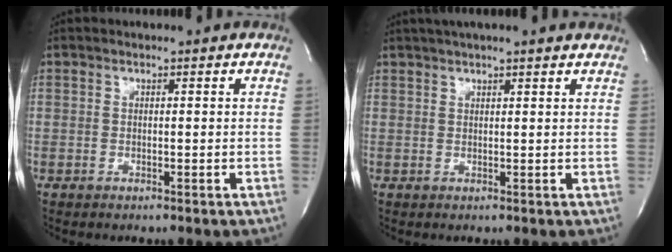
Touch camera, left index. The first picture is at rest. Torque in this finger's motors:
{"motor_torque": [1.05, -1.09, 0.41, 0.11]}